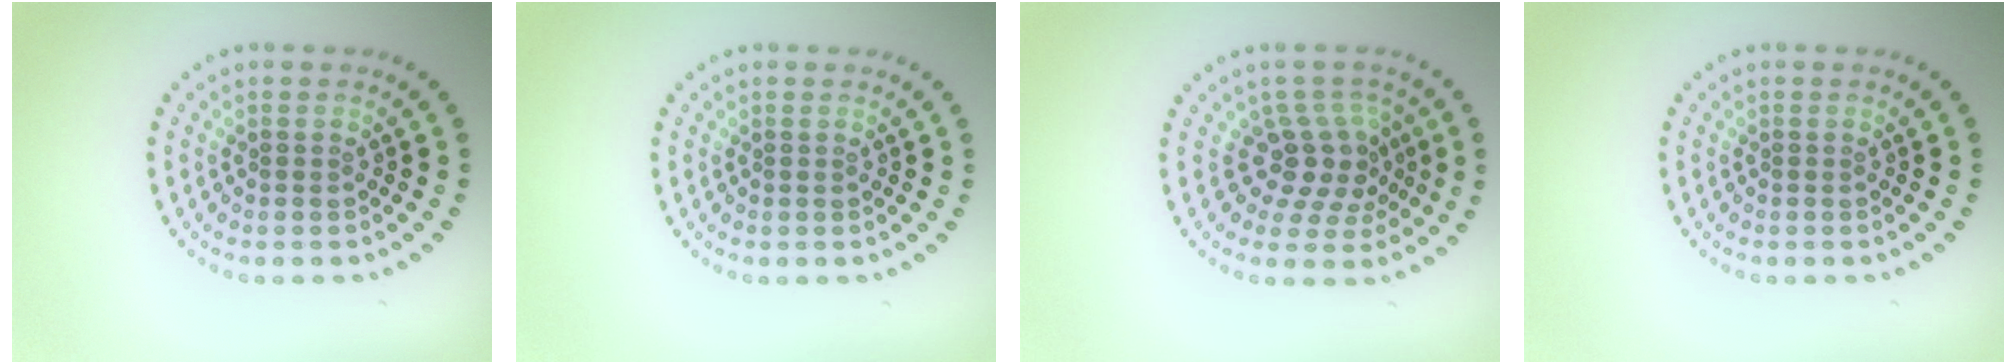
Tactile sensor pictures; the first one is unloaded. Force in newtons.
{"total": 0.0}
{"total": 3.5, "press": 2.8, "slide": 2.2}
{"total": 0.0}